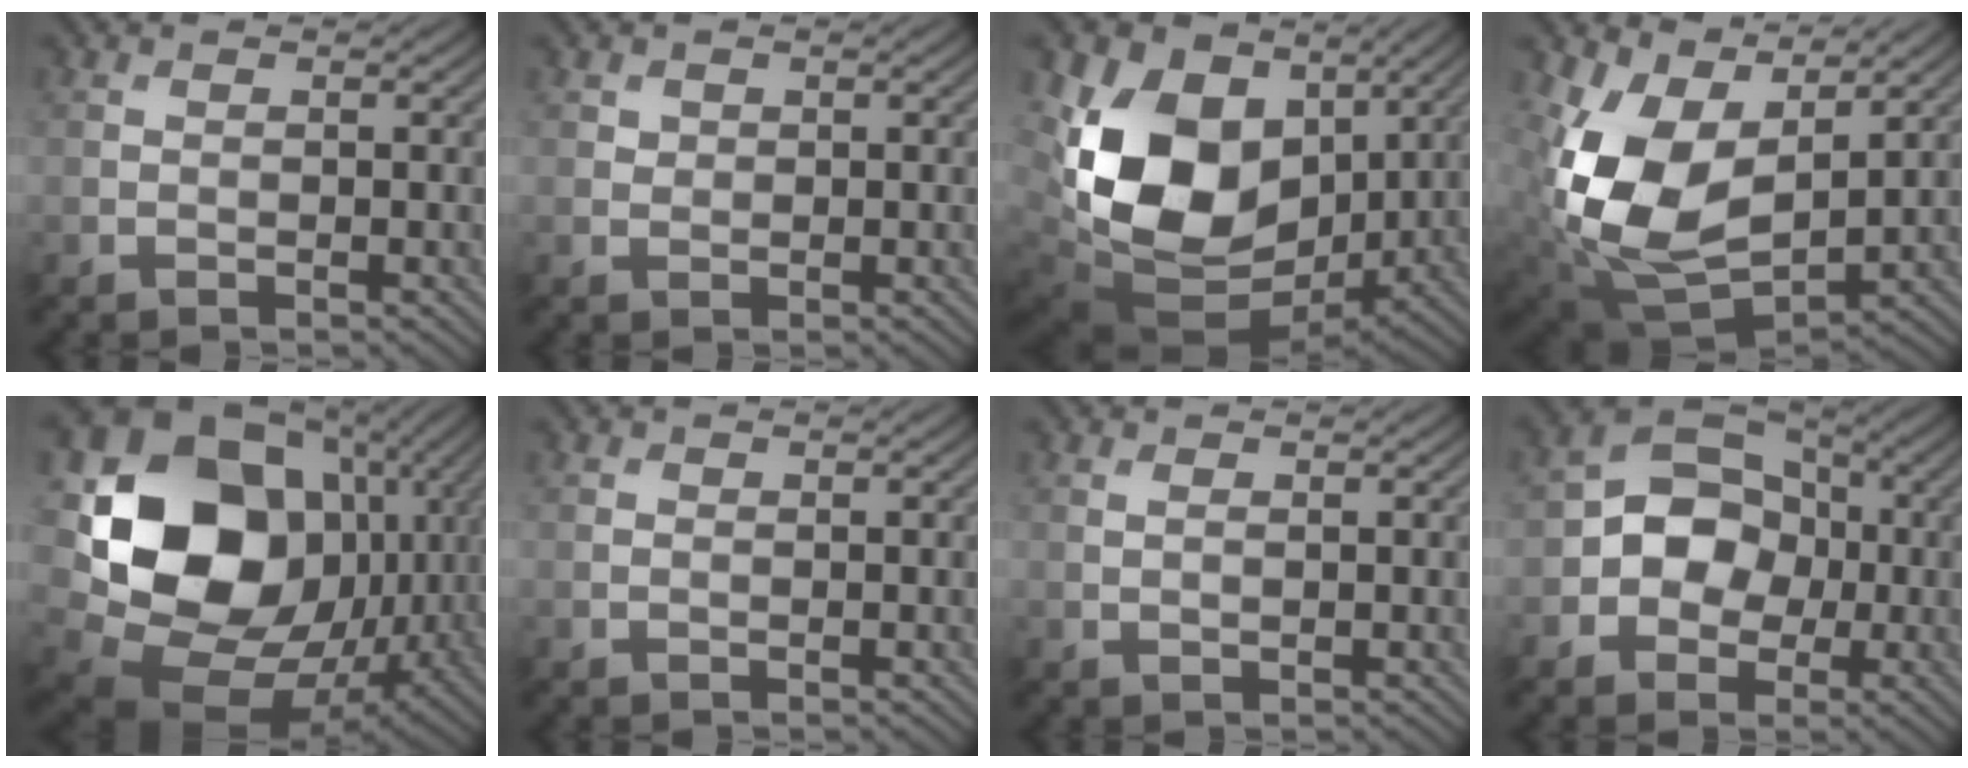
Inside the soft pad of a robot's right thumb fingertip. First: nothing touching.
{"total": 0.9, "force": [0.5, 0.8, 0.2], "torque": [-0.003, -0.003, 0.009]}
{"total": 17.1, "force": [2.3, 12.3, 11.6], "torque": [-0.259, -0.022, 0.057]}
{"total": 12.3, "force": [2.9, 7.6, 9.1], "torque": [-0.216, -0.015, 0.064]}
{"total": 20.2, "force": [3.0, 16.2, 11.6], "torque": [-0.265, -0.036, 0.084]}
{"total": 0.0}
{"total": 0.7, "force": [0.3, 0.2, 0.6], "torque": [-0.013, -0.001, 0.007]}
{"total": 7.6, "force": [-1.0, 6.2, 4.2], "torque": [-0.070, 0.010, -0.038]}